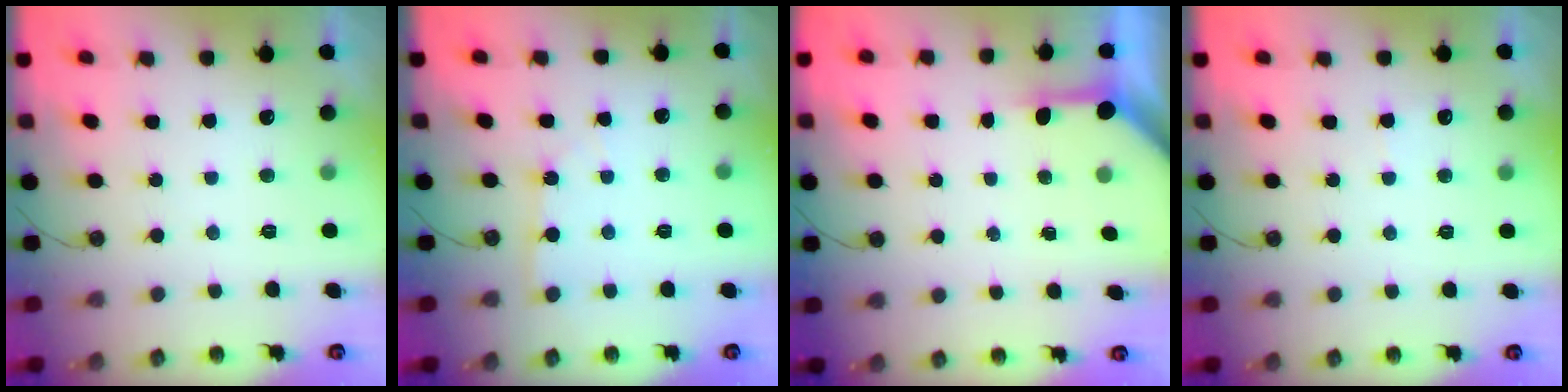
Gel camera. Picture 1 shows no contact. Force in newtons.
{"total": 3.2, "press": 3.2, "slide": 0.5}
{"total": 3.4, "press": 3.4, "slide": 0.4}
{"total": 2.7, "press": 2.7, "slide": 0.3}